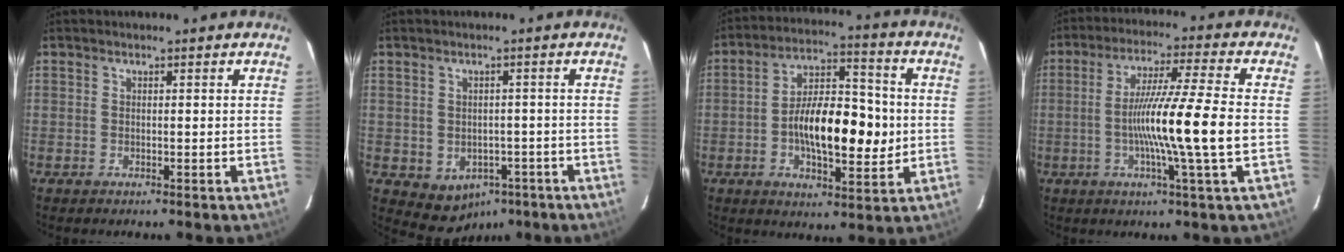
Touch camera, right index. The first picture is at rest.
{"total": 6.9, "force": [-3.2, 5.7, 2.2], "torque": [-0.040, 0.014, -0.019]}
{"total": 15.1, "force": [-1.5, 6.2, 13.7], "torque": [-0.240, 0.014, -0.026]}
{"total": 13.0, "force": [-2.2, -1.9, 12.7], "torque": [-0.219, -0.008, -0.043]}